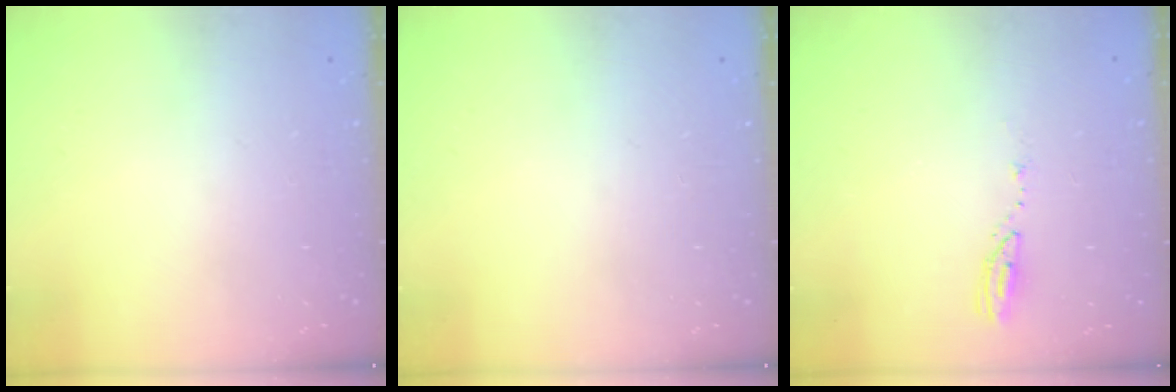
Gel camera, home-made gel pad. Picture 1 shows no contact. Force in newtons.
{"total": 0.0}
{"total": 5.1, "press": 5.1, "slide": 0.5}